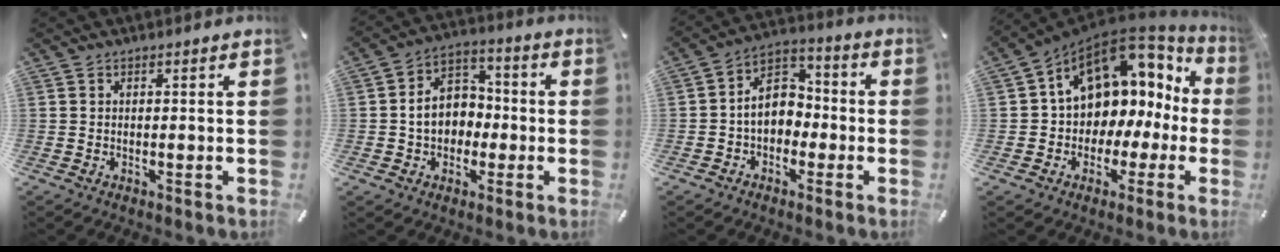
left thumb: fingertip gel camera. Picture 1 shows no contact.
{"total": 9.4, "force": [-1.5, 7.9, 4.8], "torque": [-0.092, 0.025, -0.027]}
{"total": 8.3, "force": [-1.3, 6.8, 4.6], "torque": [-0.094, 0.015, -0.028]}
{"total": 10.8, "force": [4.9, 8.4, 4.6], "torque": [-0.074, -0.054, 0.089]}